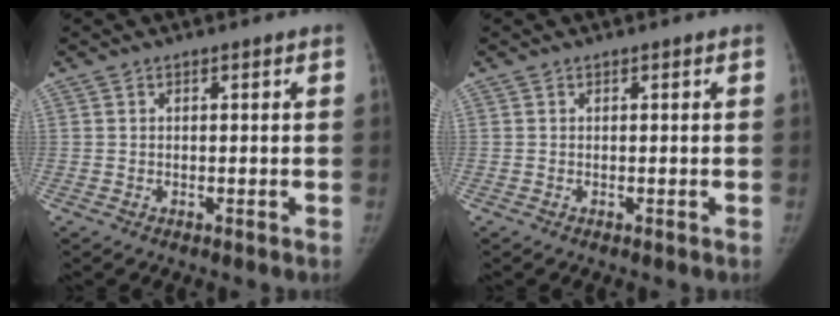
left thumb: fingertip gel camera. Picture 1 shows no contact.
{"total": 0.0}